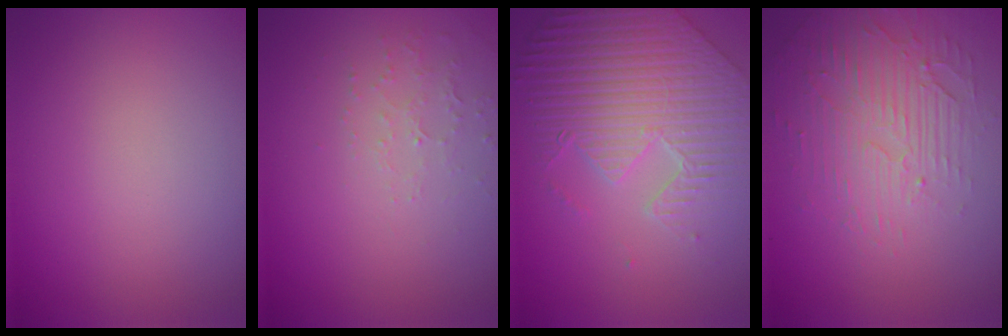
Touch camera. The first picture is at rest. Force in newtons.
{"total": 1.5, "press": 1.5, "slide": 0.5}
{"total": 8.8, "press": 6.3, "slide": 6.1}
{"total": 5.2, "press": 3.3, "slide": 4.1}